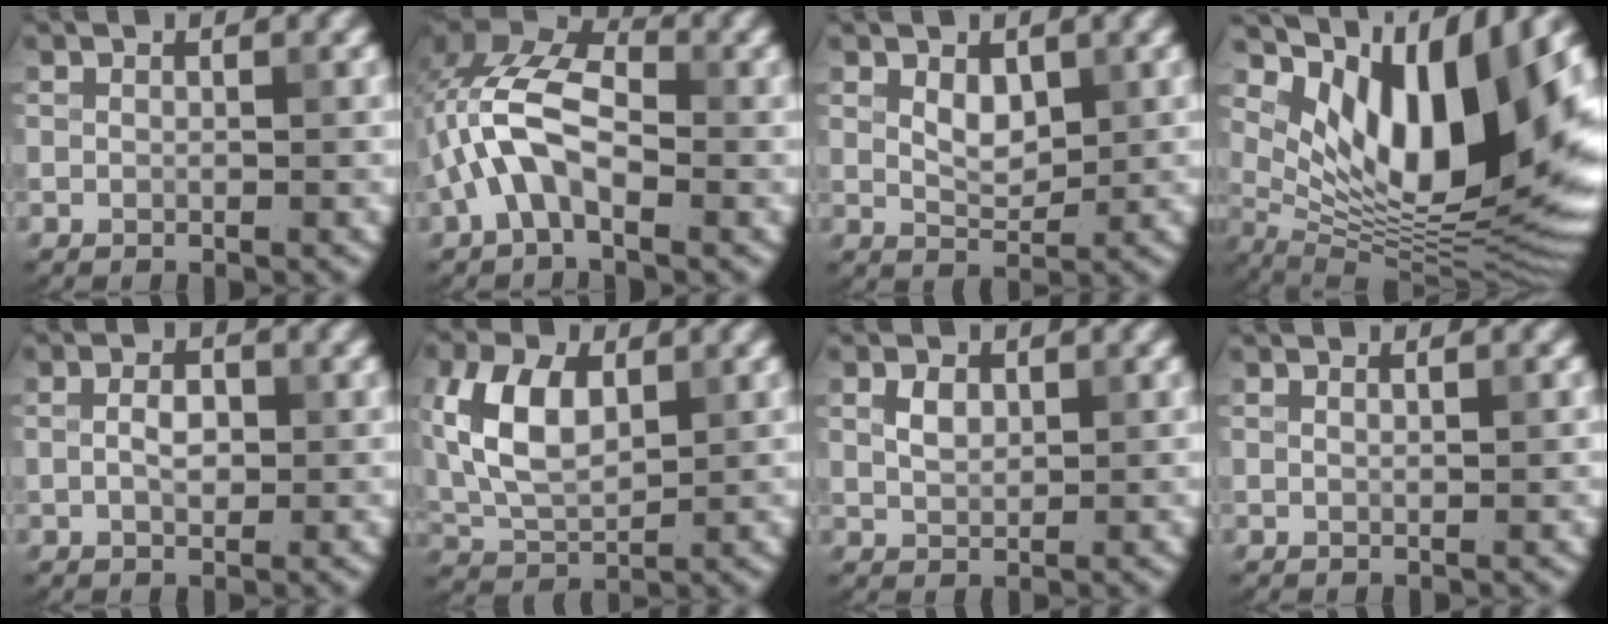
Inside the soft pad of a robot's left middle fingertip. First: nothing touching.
{"total": 7.3, "force": [-1.6, 3.8, 6.0], "torque": [-0.128, 0.025, -0.041]}
{"total": 2.3, "force": [0.9, 1.4, 1.6], "torque": [-0.029, -0.003, 0.021]}
{"total": 13.8, "force": [5.4, 5.0, 11.7], "torque": [-0.182, -0.015, 0.108]}
{"total": 2.1, "force": [-0.1, 1.2, 1.7], "torque": [-0.033, 0.003, -0.002]}
{"total": 7.1, "force": [1.9, 4.1, 5.5], "torque": [-0.118, 0.010, 0.034]}
{"total": 1.9, "force": [0.7, 1.3, 1.3], "torque": [-0.026, 0.002, 0.014]}
{"total": 0.6, "force": [0.3, 0.1, 0.6], "torque": [-0.006, 0.002, 0.004]}